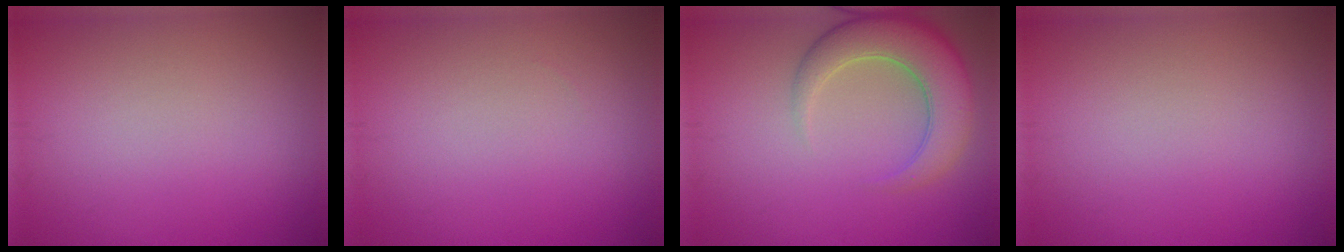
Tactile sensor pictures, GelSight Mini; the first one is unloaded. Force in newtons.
{"total": 0.0}
{"total": 6.0, "press": 6.0, "slide": 0.5}
{"total": 0.0}